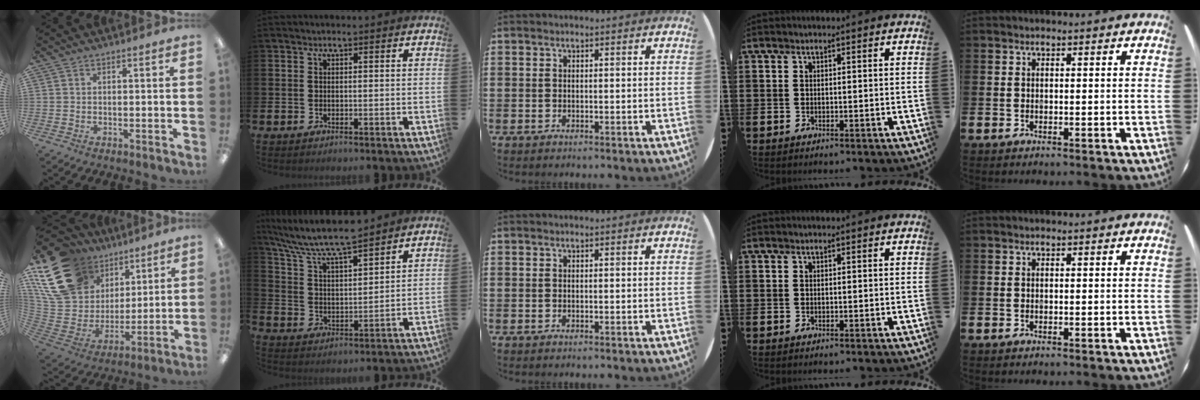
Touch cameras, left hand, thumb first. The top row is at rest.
{"thumb": {"total": 22.0, "force": [11.6, 15.4, 10.5], "torque": [-0.198, -0.050, 0.230]}, "index": {"total": 8.0, "force": [7.4, 0.9, 3.0], "torque": [-0.086, -0.049, 0.128]}}